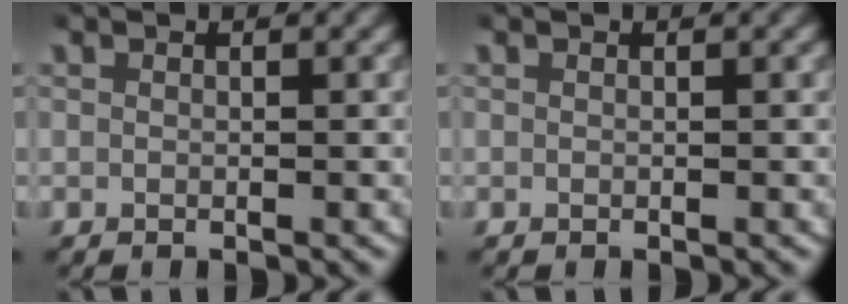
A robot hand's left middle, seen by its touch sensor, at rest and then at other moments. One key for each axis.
{"total": 0.0}